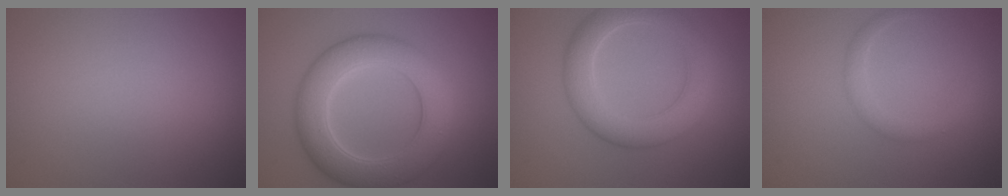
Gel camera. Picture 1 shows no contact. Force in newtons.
{"total": 7.7, "press": 7.7, "slide": 0.3}
{"total": 5.4, "press": 5.4, "slide": 0.2}
{"total": 1.7, "press": 1.7, "slide": 0.1}